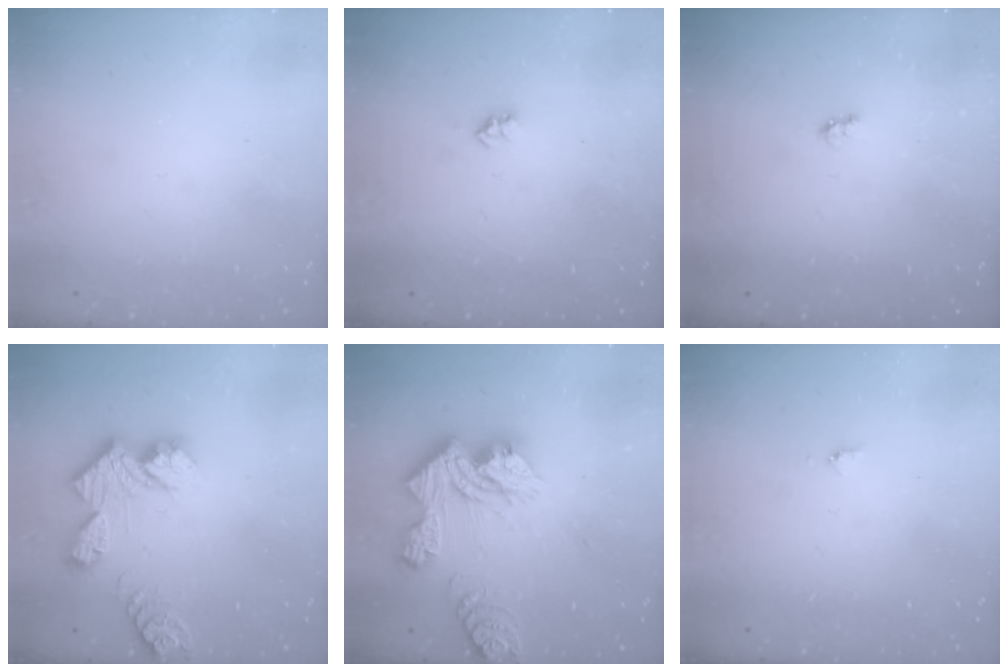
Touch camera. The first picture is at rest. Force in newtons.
{"total": 2.6, "press": 2.5, "slide": 0.4}
{"total": 2.6, "press": 2.6, "slide": 0.4}
{"total": 11.9, "press": 11.8, "slide": 1.0}
{"total": 20.1, "press": 20.0, "slide": 1.8}
{"total": 3.5, "press": 3.5, "slide": 0.5}